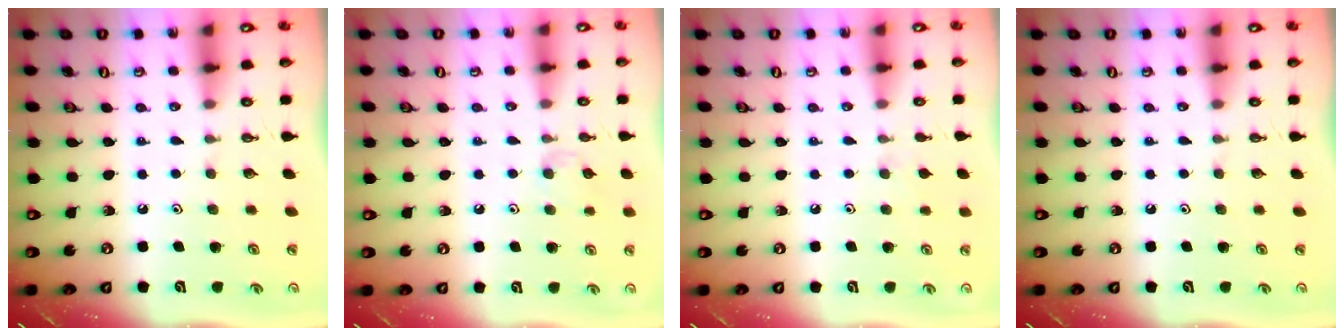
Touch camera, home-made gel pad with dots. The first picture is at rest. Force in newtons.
{"total": 5.1, "press": 5.0, "slide": 0.7}
{"total": 4.0, "press": 4.0, "slide": 0.5}
{"total": 0.0}